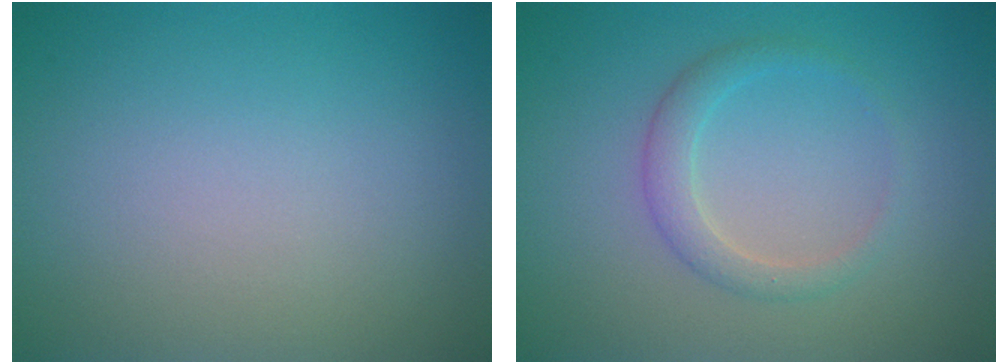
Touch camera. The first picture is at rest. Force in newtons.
{"total": 2.1, "press": 2.1, "slide": 0.1}